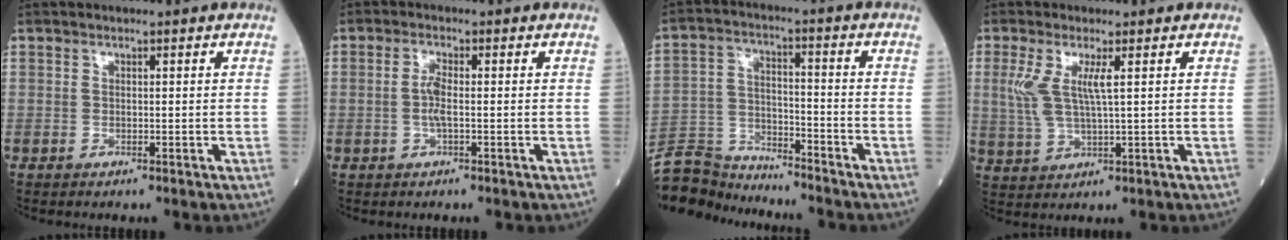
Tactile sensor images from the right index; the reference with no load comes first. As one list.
[{"total": 2.7, "force": [-0.3, 0.3, 2.7], "torque": [-0.061, -0.001, -0.009]}, {"total": 9.9, "force": [-9.7, 1.8, 0.5], "torque": [-0.016, 0.008, -0.186]}, {"total": 5.7, "force": [1.5, 0.8, 5.4], "torque": [-0.133, 0.003, 0.036]}]